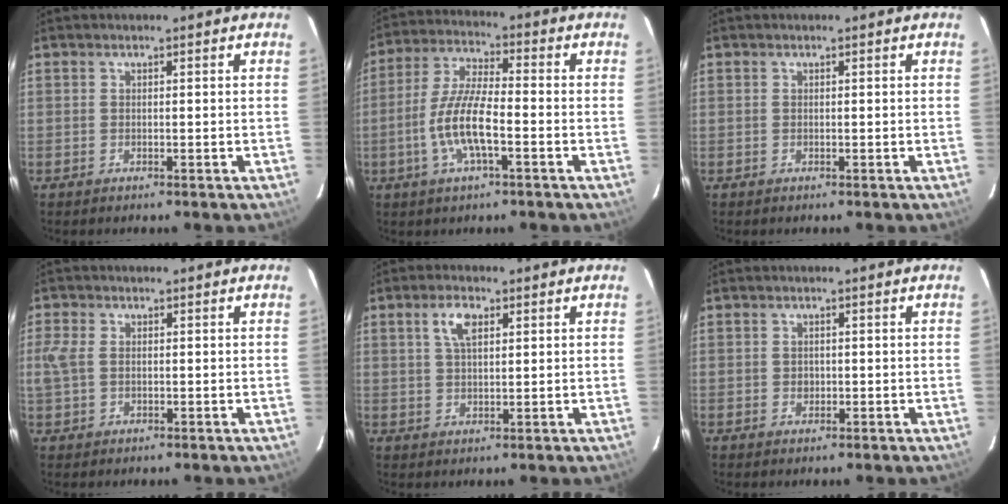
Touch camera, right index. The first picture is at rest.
{"total": 10.5, "force": [-3.5, 2.7, 9.6], "torque": [-0.201, -0.001, -0.068]}
{"total": 0.0}
{"total": 4.0, "force": [0.1, 2.7, 3.0], "torque": [-0.077, 0.004, 0.002]}
{"total": 4.6, "force": [2.0, 2.0, 3.6], "torque": [-0.067, 0.009, 0.037]}
{"total": 1.0, "force": [0.0, 1.0, 0.4], "torque": [-0.005, 0.001, 0.000]}